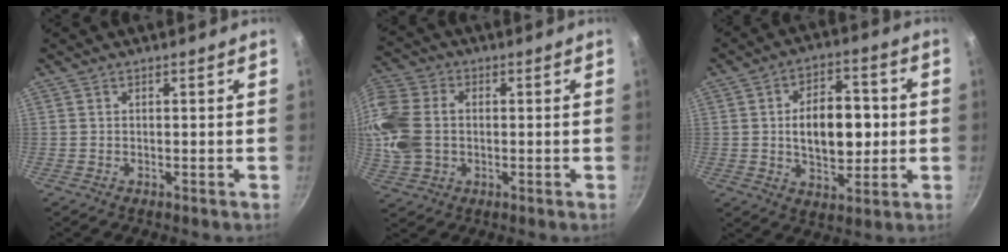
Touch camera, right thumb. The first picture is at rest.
{"total": 16.6, "force": [0.5, 12.4, 11.1], "torque": [-0.284, 0.017, 0.011]}
{"total": 13.5, "force": [0.3, 7.9, 10.9], "torque": [-0.136, 0.011, 0.008]}